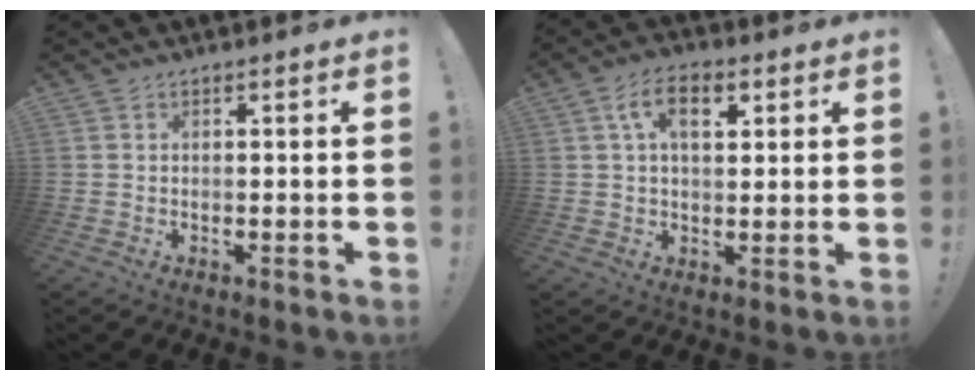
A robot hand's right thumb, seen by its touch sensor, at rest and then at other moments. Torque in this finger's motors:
{"motor_torque": [0.92, 0.95, 0.13, -0.04, 0.24]}